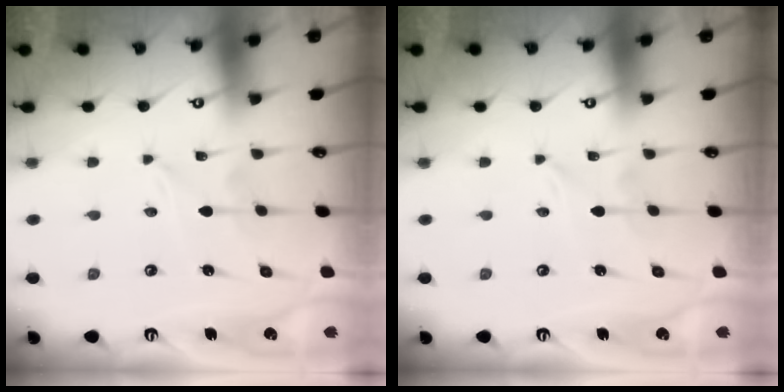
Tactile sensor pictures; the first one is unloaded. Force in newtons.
{"total": 0.0}